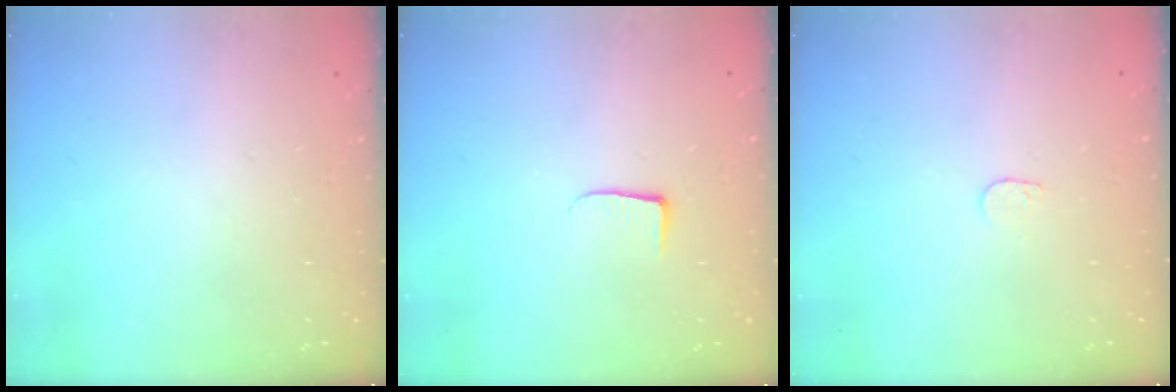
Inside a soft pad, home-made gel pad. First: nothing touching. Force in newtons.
{"total": 3.8, "press": 3.8, "slide": 0.5}
{"total": 3.3, "press": 3.3, "slide": 0.3}